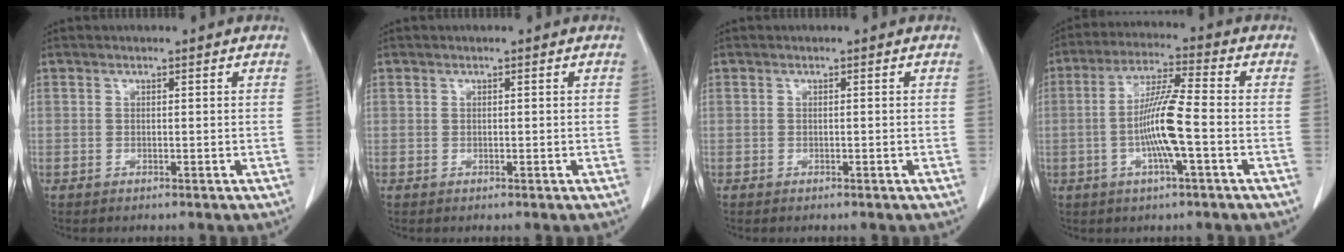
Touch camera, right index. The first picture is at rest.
{"total": 0.0}
{"total": 0.0}
{"total": 9.6, "force": [-2.0, 0.2, 9.3], "torque": [-0.183, 0.002, -0.042]}